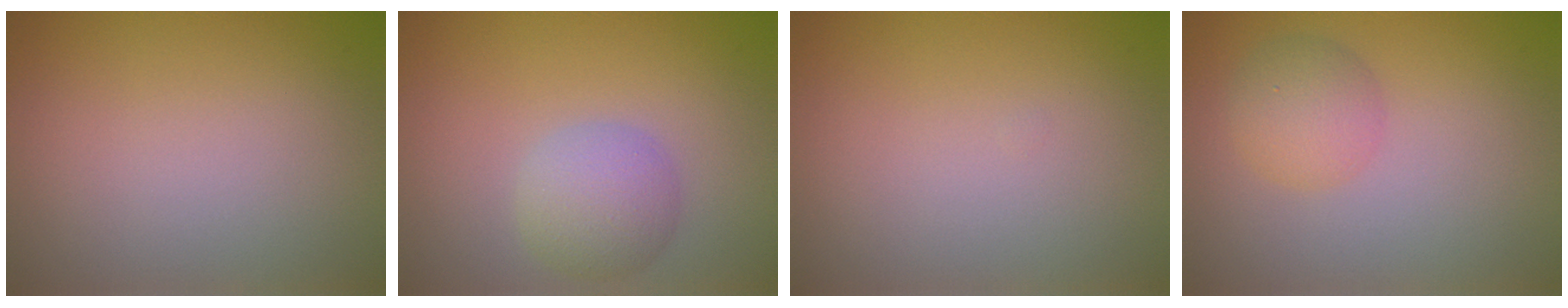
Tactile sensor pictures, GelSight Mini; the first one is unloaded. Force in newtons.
{"total": 3.5, "press": 3.5, "slide": 0.3}
{"total": 0.0}
{"total": 2.9, "press": 2.9, "slide": 0.1}